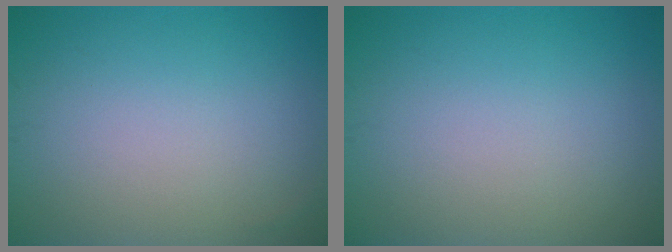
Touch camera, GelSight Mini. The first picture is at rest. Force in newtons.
{"total": 0.0}